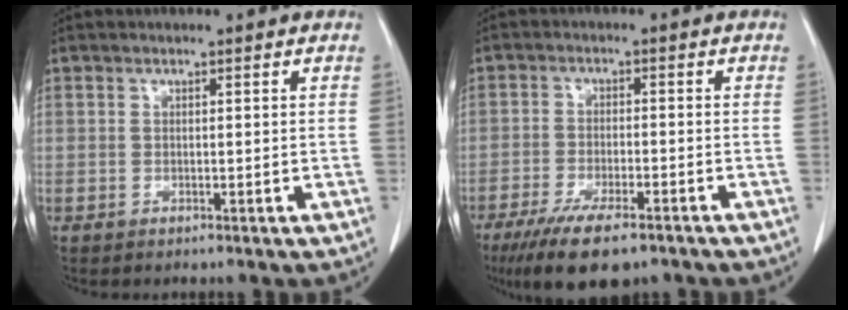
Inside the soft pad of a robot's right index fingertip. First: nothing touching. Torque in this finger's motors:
{"motor_torque": [0.25, -0.28, 0.23, 0.09]}